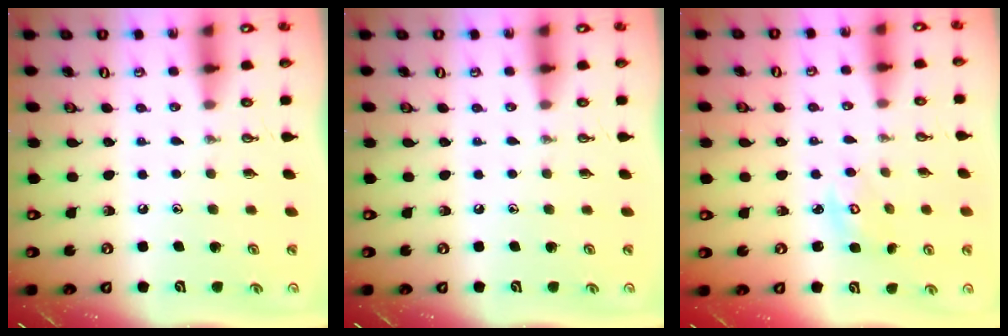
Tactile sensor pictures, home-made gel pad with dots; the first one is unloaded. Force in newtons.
{"total": 0.0}
{"total": 3.5, "press": 3.5, "slide": 0.1}